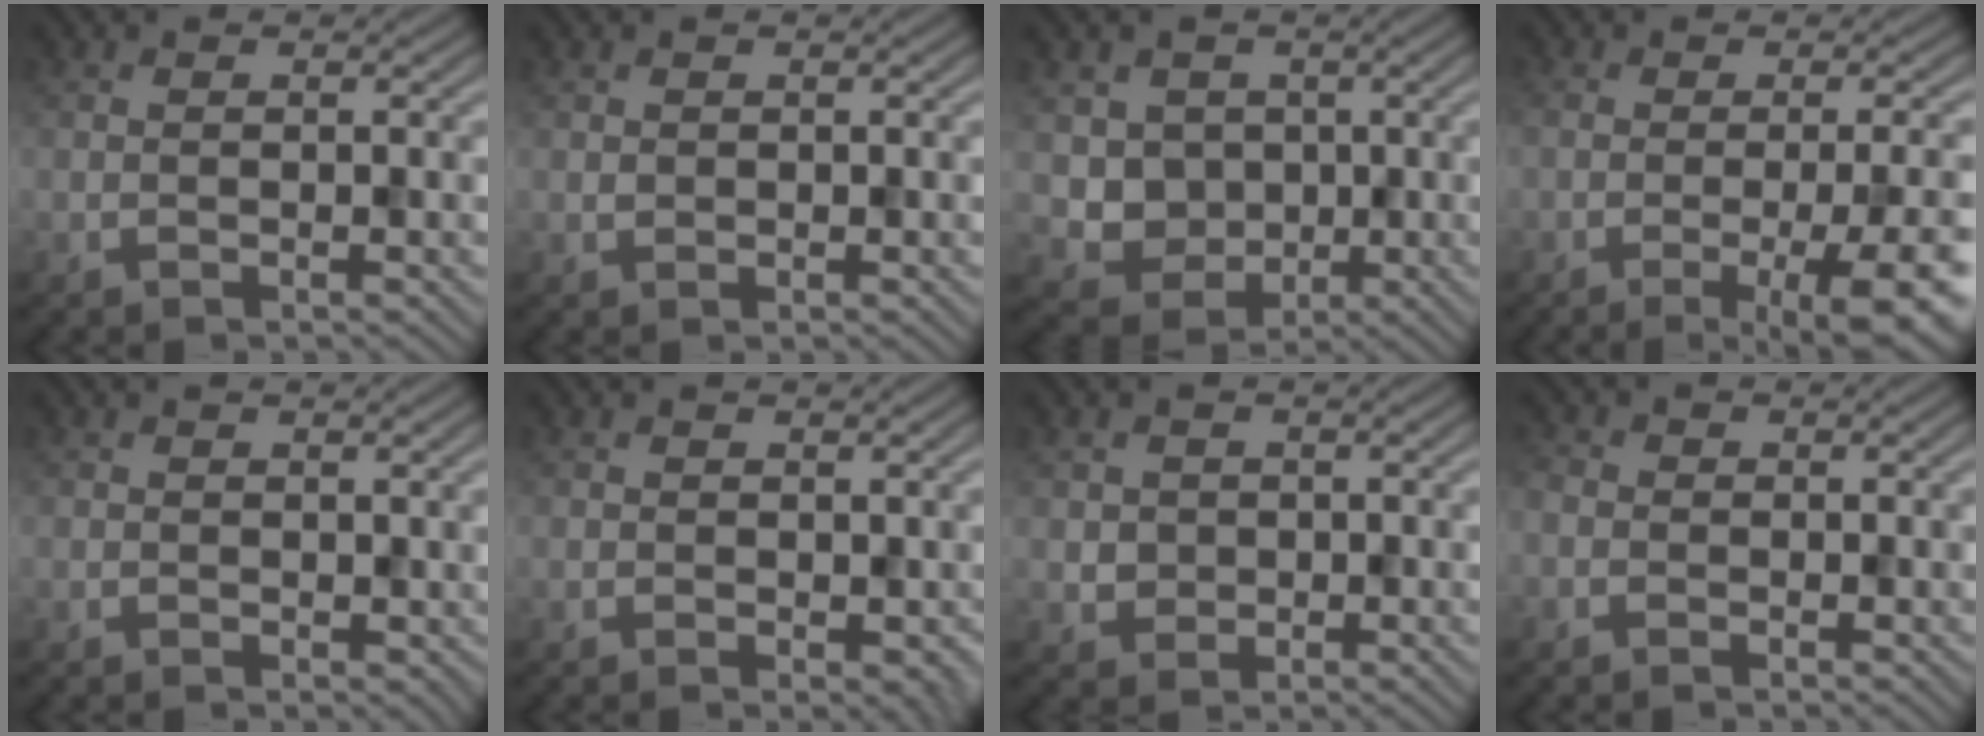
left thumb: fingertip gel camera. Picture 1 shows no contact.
{"total": 0.6, "force": [0.2, 0.5, 0.1], "torque": [-0.004, -0.004, 0.001]}
{"total": 5.0, "force": [0.6, 4.7, 1.5], "torque": [-0.040, -0.014, 0.002]}
{"total": 9.2, "force": [-3.7, 2.2, 8.1], "torque": [-0.109, -0.002, -0.051]}
{"total": 0.6, "force": [0.4, 0.5, 0.1], "torque": [-0.003, -0.006, 0.006]}
{"total": 1.5, "force": [-0.1, 1.0, 1.1], "torque": [-0.019, -0.010, 0.005]}
{"total": 2.1, "force": [0.3, 2.1, 0.3], "torque": [-0.014, -0.008, 0.002]}
{"total": 2.0, "force": [-0.8, 1.8, 0.4], "torque": [-0.016, -0.001, -0.025]}